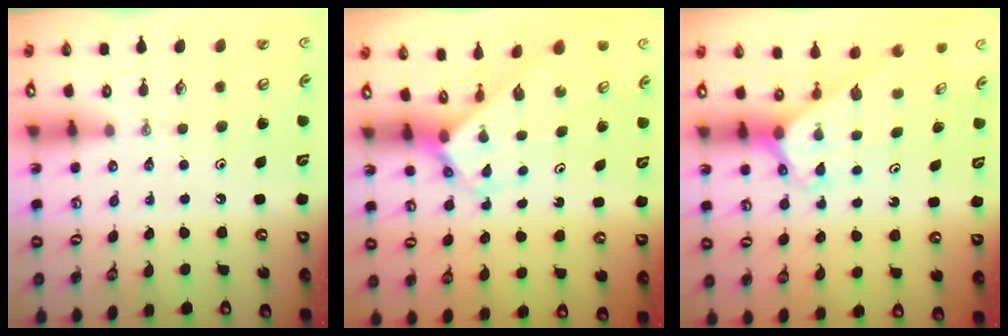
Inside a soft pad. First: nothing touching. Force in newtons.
{"total": 2.7, "press": 2.7, "slide": 0.1}
{"total": 2.5, "press": 2.5, "slide": 0.2}